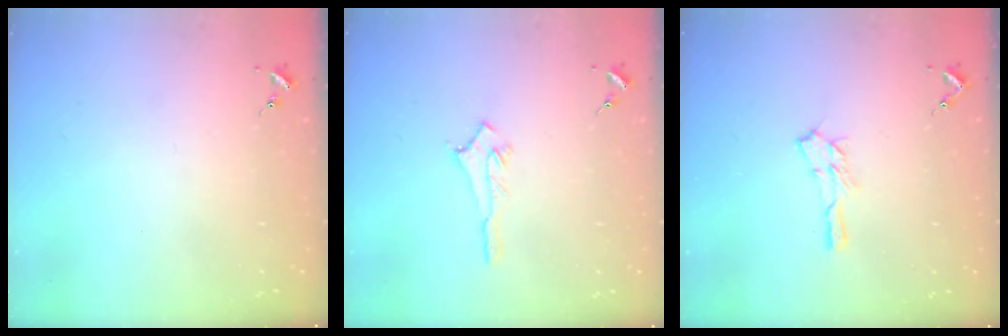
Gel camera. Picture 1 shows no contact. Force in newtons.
{"total": 4.8, "press": 4.8, "slide": 0.5}
{"total": 7.8, "press": 7.8, "slide": 0.7}